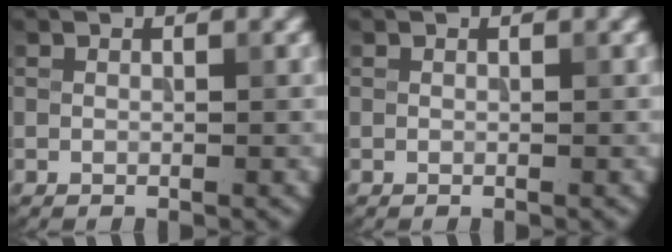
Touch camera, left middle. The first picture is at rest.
{"total": 0.0}